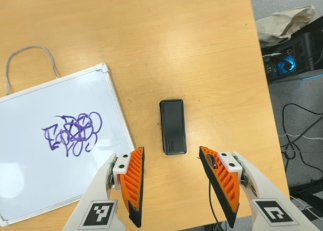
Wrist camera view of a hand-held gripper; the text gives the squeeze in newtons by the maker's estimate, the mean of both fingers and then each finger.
{"total": 0.0}